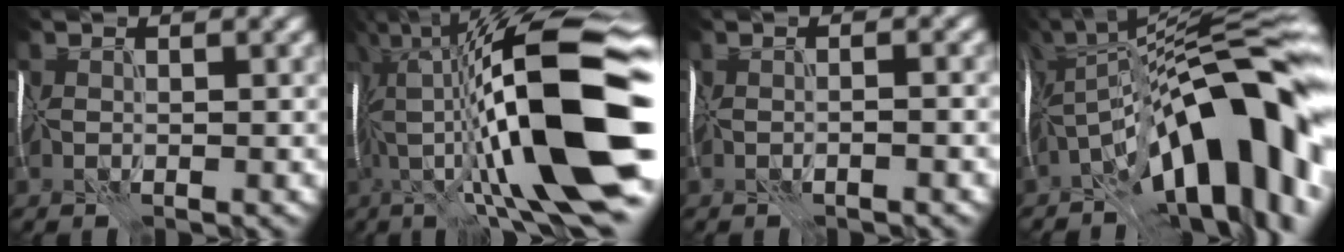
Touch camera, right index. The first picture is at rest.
{"total": 16.7, "force": [-0.9, 2.4, 16.5], "torque": [-0.260, 0.034, -0.007]}
{"total": 1.3, "force": [-0.9, 0.2, 1.0], "torque": [-0.009, 0.006, -0.014]}
{"total": 16.8, "force": [-3.9, 5.3, 15.4], "torque": [-0.194, 0.058, -0.084]}